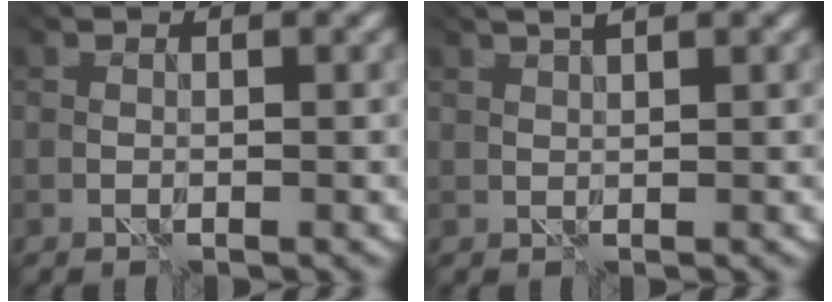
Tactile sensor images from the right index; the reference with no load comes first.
{"total": 2.0, "force": [1.7, 0.0, 1.0], "torque": [-0.003, 0.018, 0.024]}